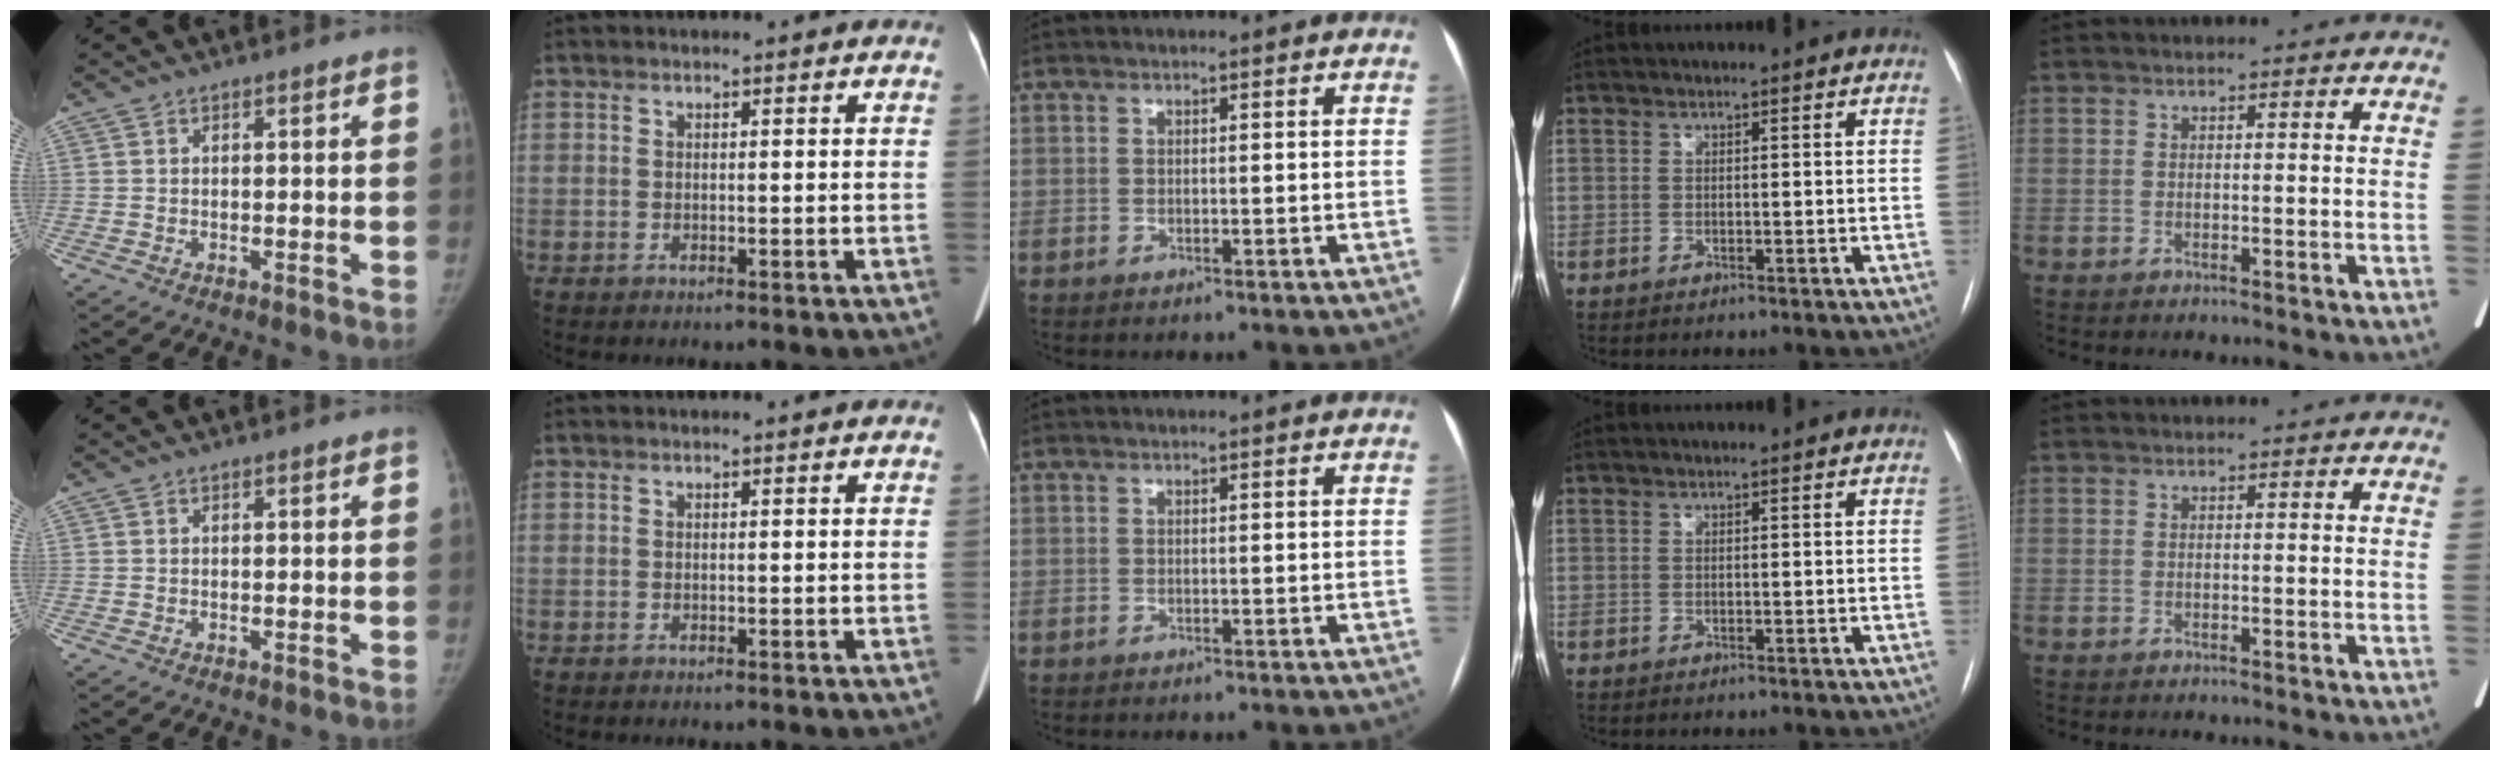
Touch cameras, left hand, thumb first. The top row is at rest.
{}